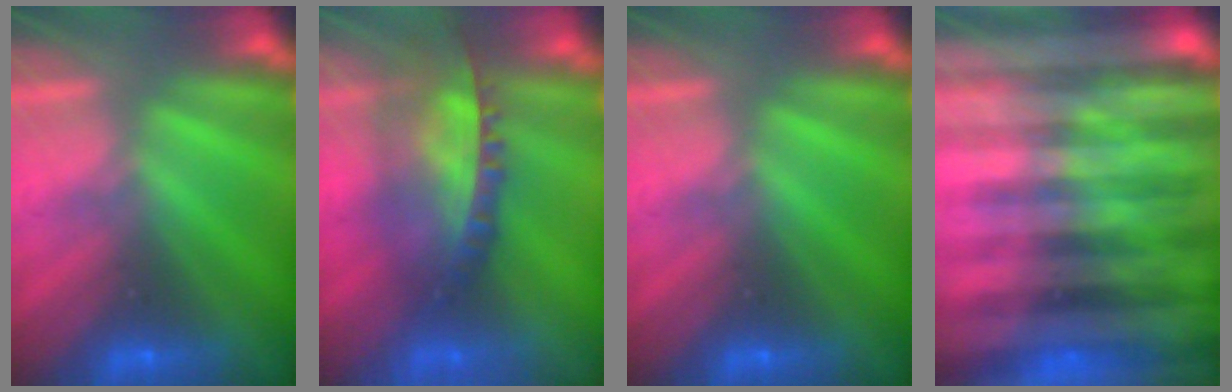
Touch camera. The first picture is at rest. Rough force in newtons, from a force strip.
{"total": 8.7}
{"total": 0.0}
{"total": 8.7}